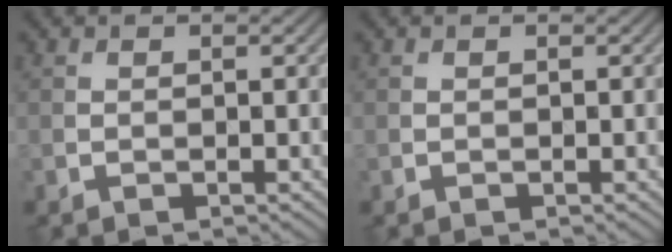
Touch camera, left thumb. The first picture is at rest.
{"total": 0.0}